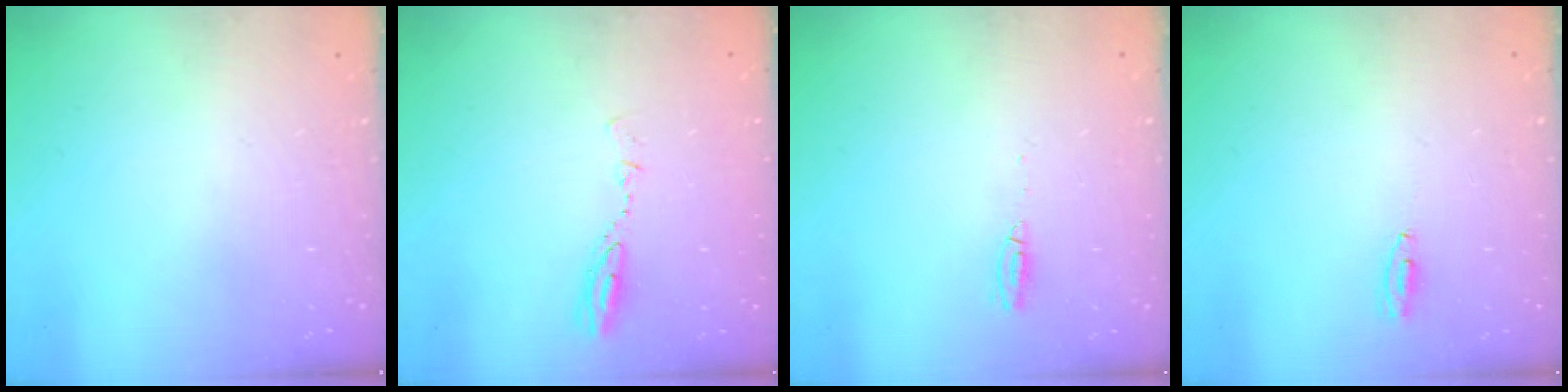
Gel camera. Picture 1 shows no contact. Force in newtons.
{"total": 5.2, "press": 5.1, "slide": 0.4}
{"total": 12.4, "press": 5.3, "slide": 11.2}
{"total": 3.3, "press": 3.0, "slide": 1.5}